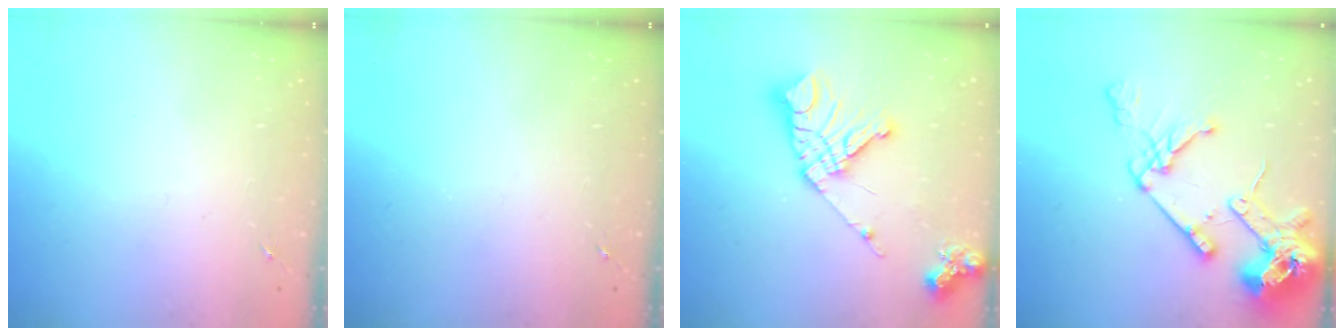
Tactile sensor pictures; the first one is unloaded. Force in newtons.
{"total": 0.0}
{"total": 16.4, "press": 16.3, "slide": 1.9}
{"total": 18.6, "press": 18.4, "slide": 2.4}